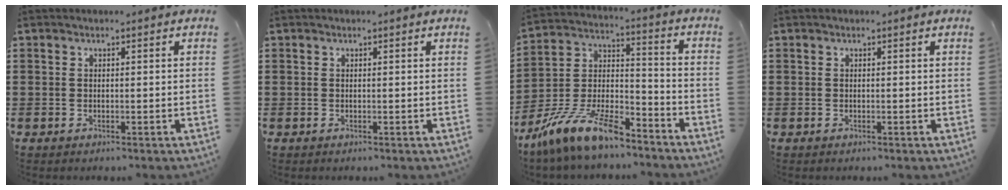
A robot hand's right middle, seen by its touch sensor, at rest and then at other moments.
{"total": 0.0}
{"total": 12.3, "force": [-10.1, 2.6, 6.5], "torque": [-0.139, 0.021, -0.200]}
{"total": 0.0}